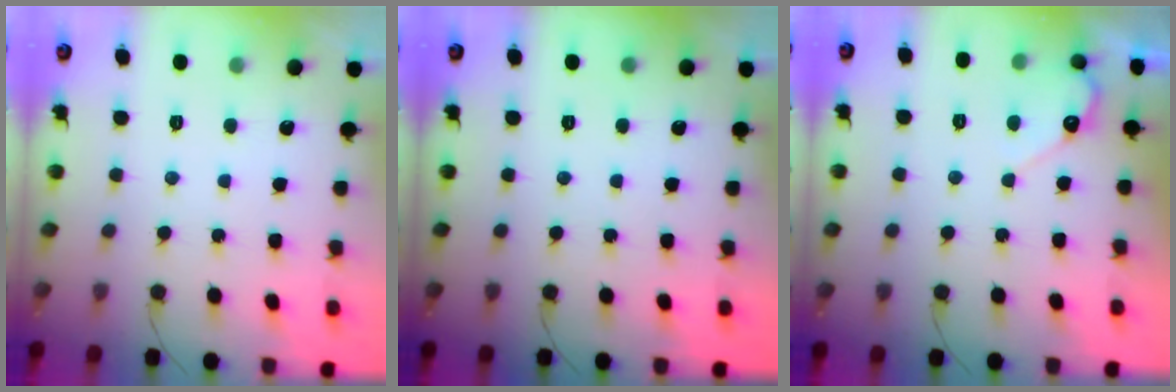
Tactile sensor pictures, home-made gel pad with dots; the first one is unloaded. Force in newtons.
{"total": 0.0}
{"total": 6.5, "press": 6.5, "slide": 0.4}